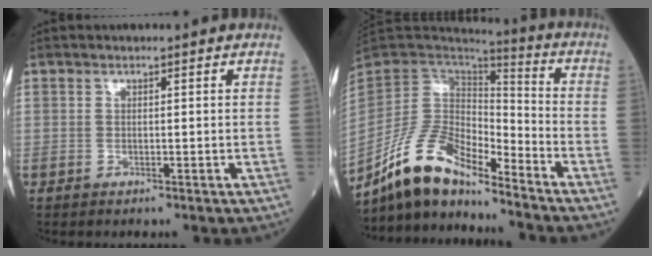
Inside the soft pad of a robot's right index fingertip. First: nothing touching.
{"total": 13.4, "force": [-11.4, 3.4, 6.1], "torque": [-0.127, 0.015, -0.217]}